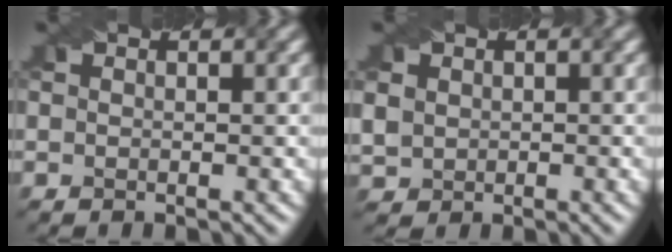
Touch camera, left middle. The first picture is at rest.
{"total": 2.4, "force": [0.7, 2.1, 0.8], "torque": [-0.029, 0.002, 0.021]}